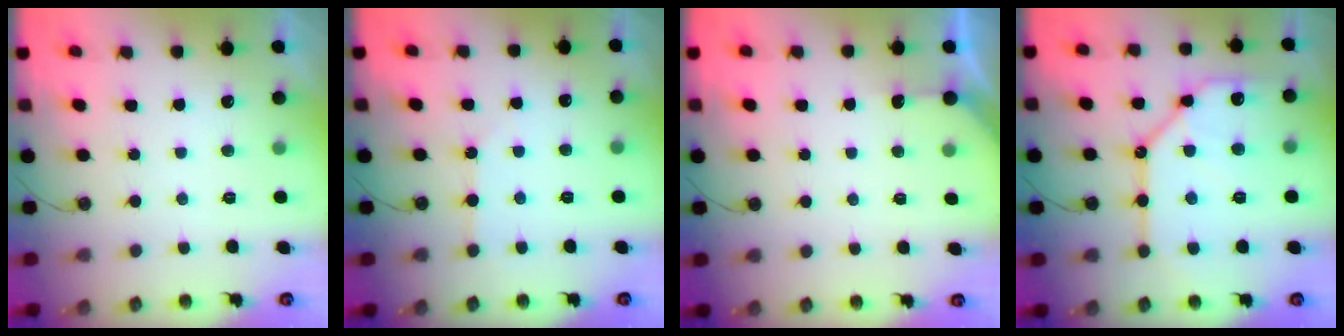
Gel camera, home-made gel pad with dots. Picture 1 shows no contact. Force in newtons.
{"total": 2.5, "press": 2.4, "slide": 0.4}
{"total": 2.3, "press": 2.3, "slide": 0.3}
{"total": 15.0, "press": 14.9, "slide": 1.7}